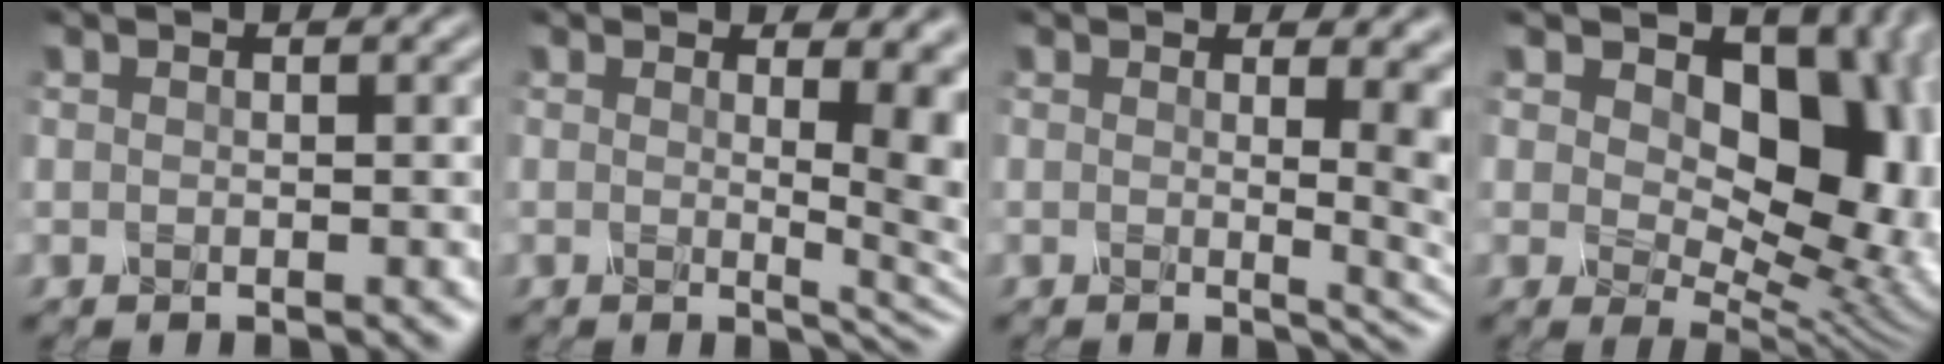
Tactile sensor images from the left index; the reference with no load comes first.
{"total": 7.6, "force": [1.4, 3.1, 6.8], "torque": [-0.048, -0.003, 0.020]}
{"total": 7.2, "force": [1.0, 3.4, 6.2], "torque": [-0.028, -0.002, 0.011]}
{"total": 16.4, "force": [4.2, 10.2, 12.1], "torque": [-0.140, 0.013, 0.075]}